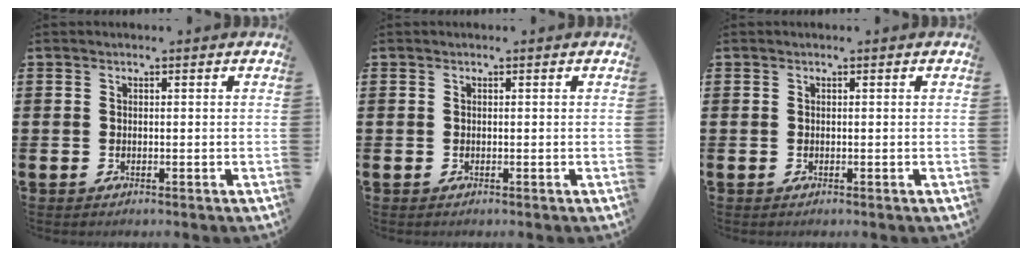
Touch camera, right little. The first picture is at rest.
{"total": 0.0}
{"total": 0.0}